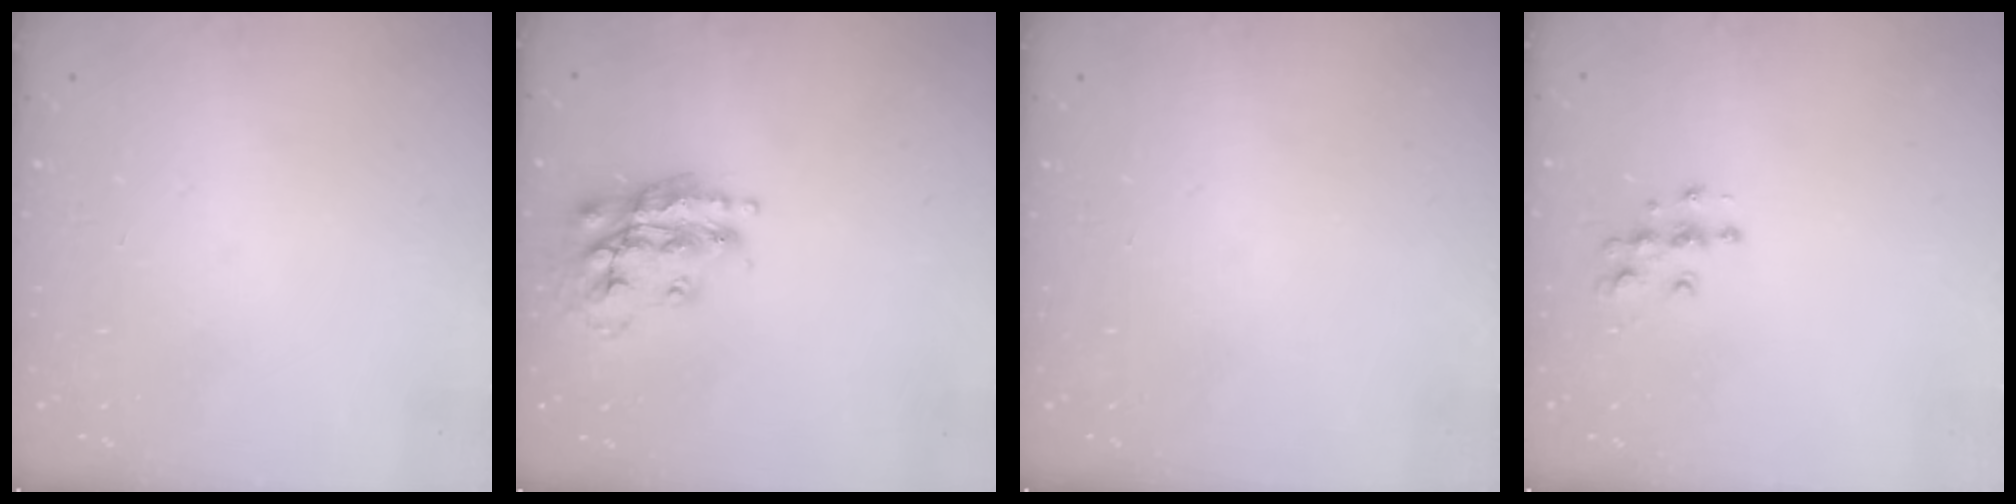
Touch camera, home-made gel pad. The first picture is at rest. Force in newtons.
{"total": 17.3, "press": 17.2, "slide": 1.7}
{"total": 0.6, "press": 0.0, "slide": 0.6}
{"total": 5.8, "press": 5.8, "slide": 0.2}